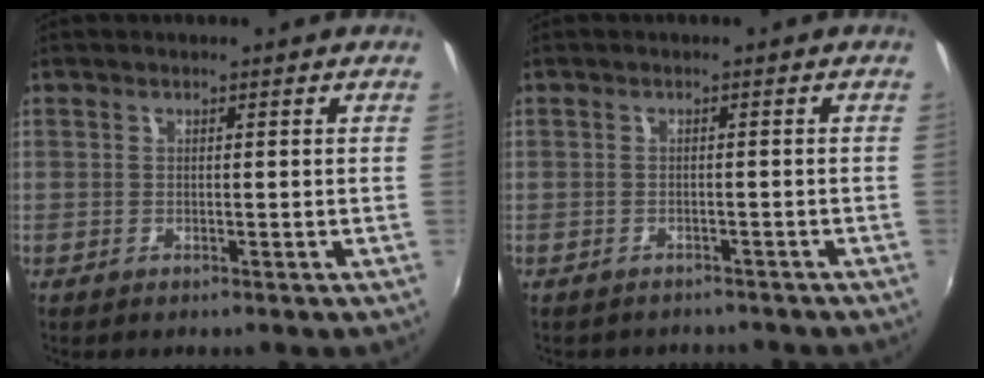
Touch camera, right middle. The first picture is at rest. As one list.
[{"total": 3.4, "force": [-2.8, 1.8, 0.4], "torque": [-0.011, 0.000, -0.039]}]